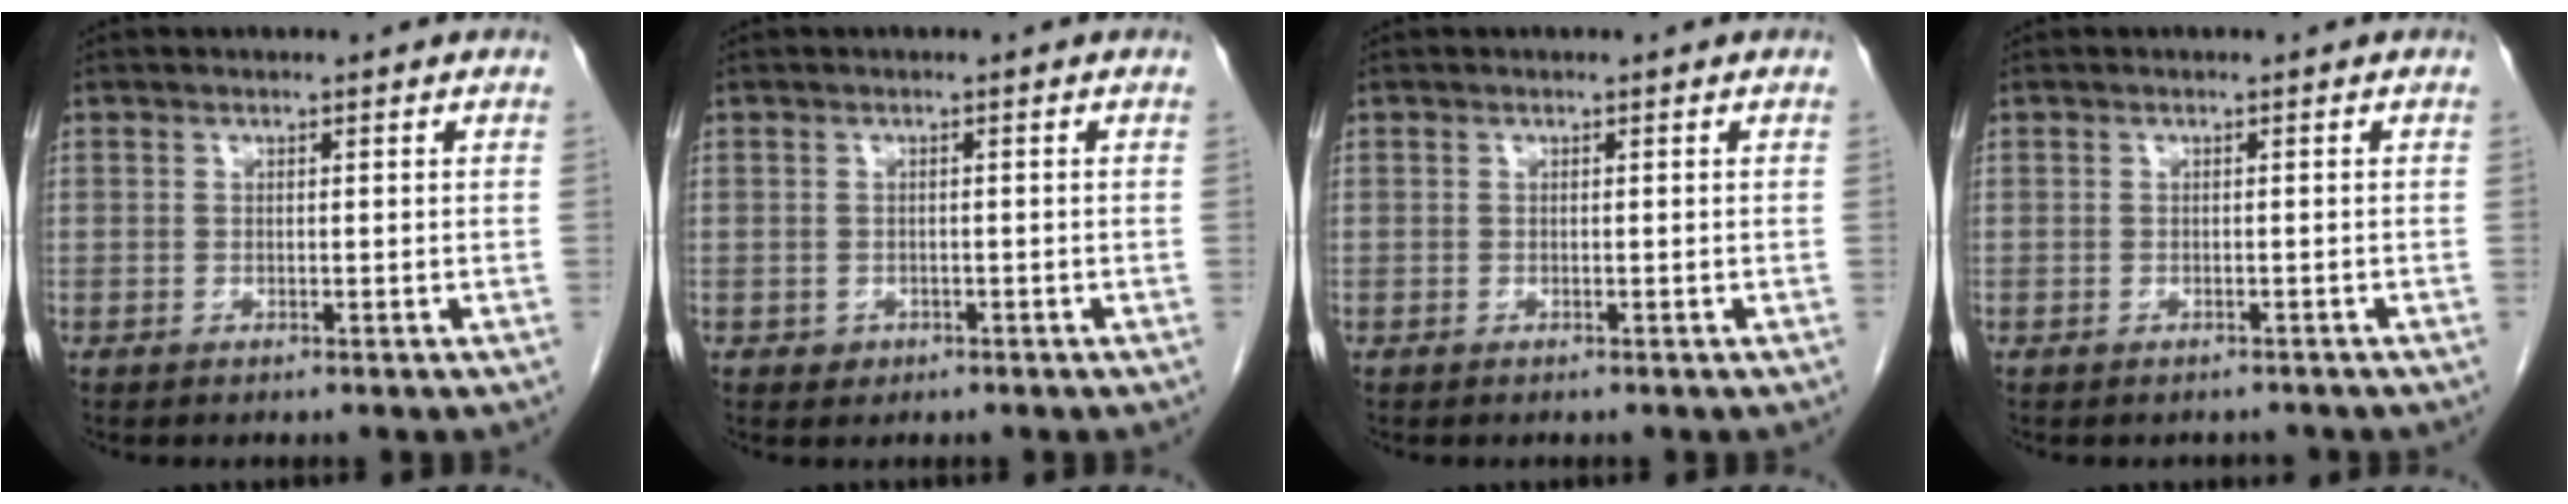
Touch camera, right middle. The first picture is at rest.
{"total": 1.2, "force": [-0.5, 1.0, 0.2], "torque": [-0.002, 0.004, -0.004]}
{"total": 0.0}
{"total": 1.6, "force": [-1.4, 0.6, 0.1], "torque": [-0.008, -0.002, -0.020]}